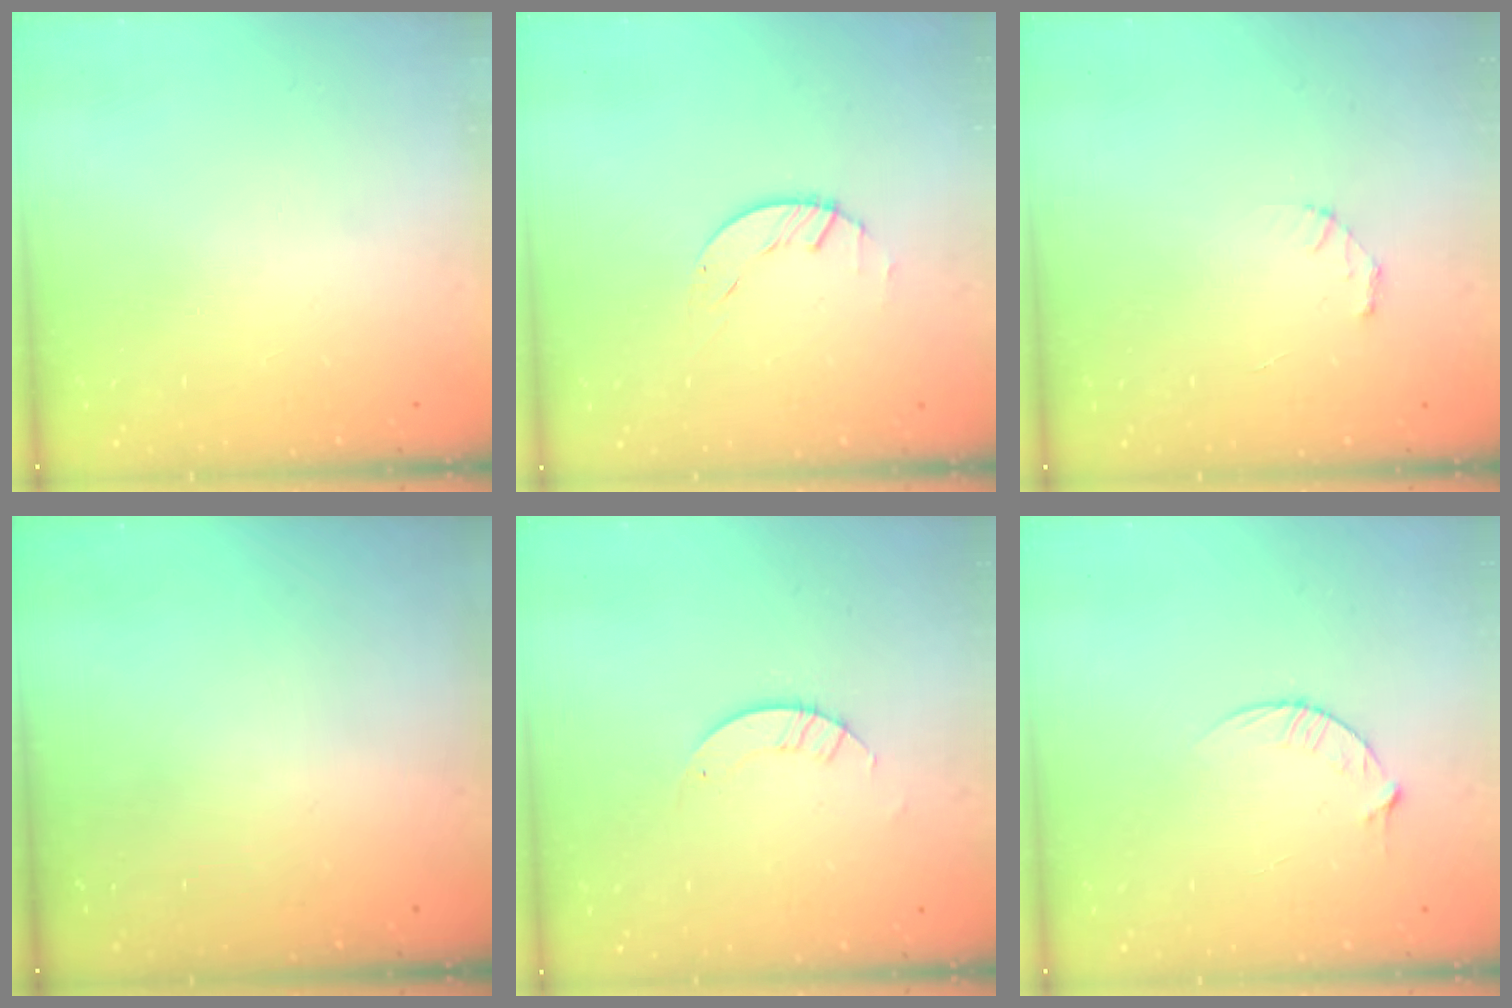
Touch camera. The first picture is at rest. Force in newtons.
{"total": 1.5, "press": 1.4, "slide": 0.1}
{"total": 2.1, "press": 2.1, "slide": 0.2}
{"total": 0.0}
{"total": 2.8, "press": 2.8, "slide": 0.2}
{"total": 4.5, "press": 4.5, "slide": 0.5}